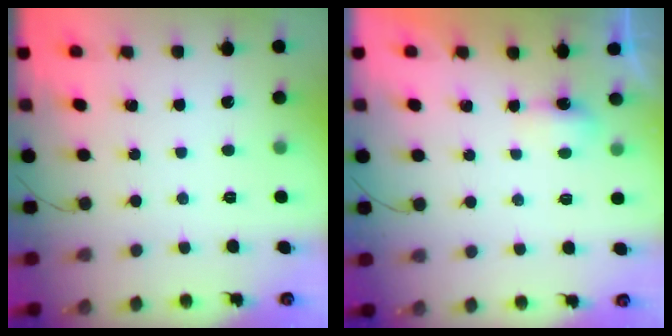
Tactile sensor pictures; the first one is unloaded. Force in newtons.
{"total": 7.9, "press": 3.5, "slide": 7.0}